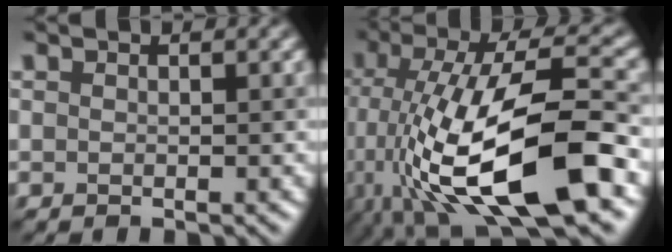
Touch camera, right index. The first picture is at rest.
{"total": 14.9, "force": [-4.5, 4.8, 13.4], "torque": [-0.234, 0.000, -0.081]}